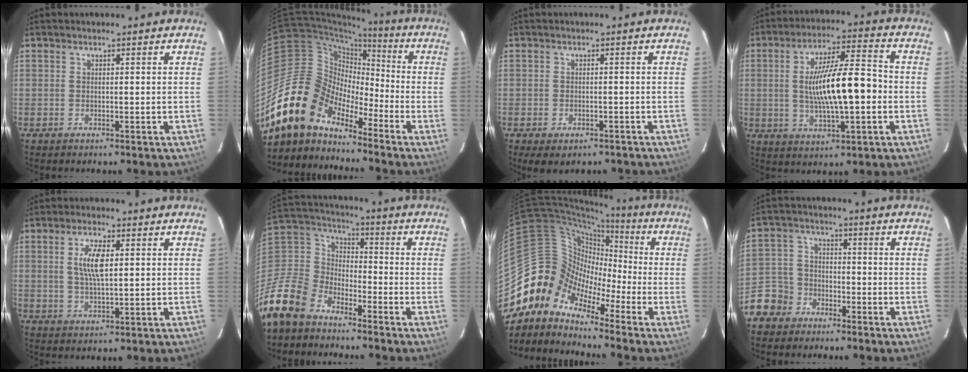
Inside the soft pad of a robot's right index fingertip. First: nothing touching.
{"total": 16.3, "force": [-12.9, 7.8, 6.3], "torque": [-0.120, 0.014, -0.253]}
{"total": 6.4, "force": [-4.6, 2.8, 3.4], "torque": [-0.069, -0.020, -0.060]}
{"total": 13.7, "force": [-1.2, 3.1, 13.3], "torque": [-0.231, 0.005, -0.013]}
{"total": 6.3, "force": [1.4, 2.2, 5.8], "torque": [-0.111, 0.003, 0.028]}
{"total": 17.0, "force": [-12.2, 9.9, 6.6], "torque": [-0.195, 0.008, -0.246]}
{"total": 10.9, "force": [-7.5, 7.5, 2.4], "torque": [-0.047, 0.043, -0.177]}
{"total": 8.5, "force": [-5.7, 6.1, 1.4], "torque": [-0.049, 0.025, -0.114]}